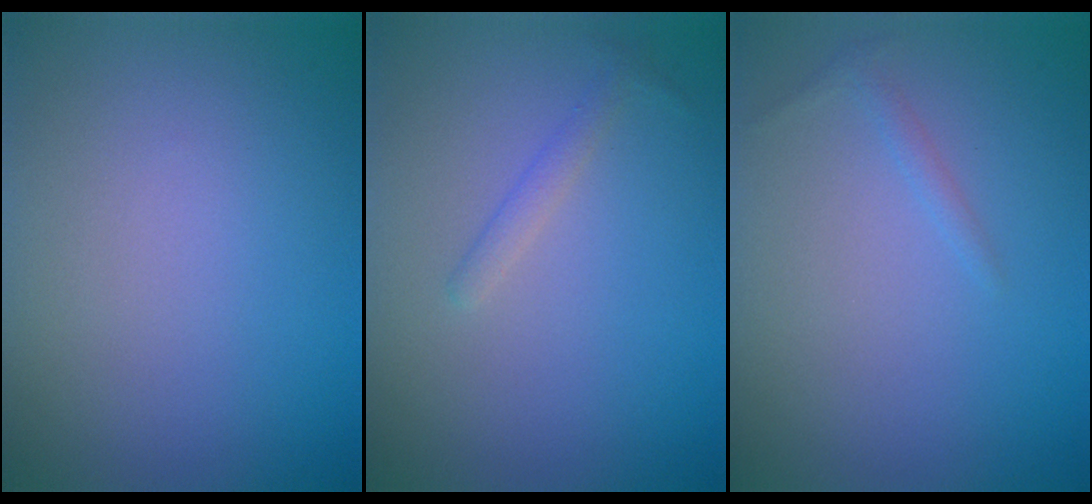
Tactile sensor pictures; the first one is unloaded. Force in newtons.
{"total": 1.1, "press": 1.1, "slide": 0.1}
{"total": 0.8, "press": 0.8, "slide": 0.0}